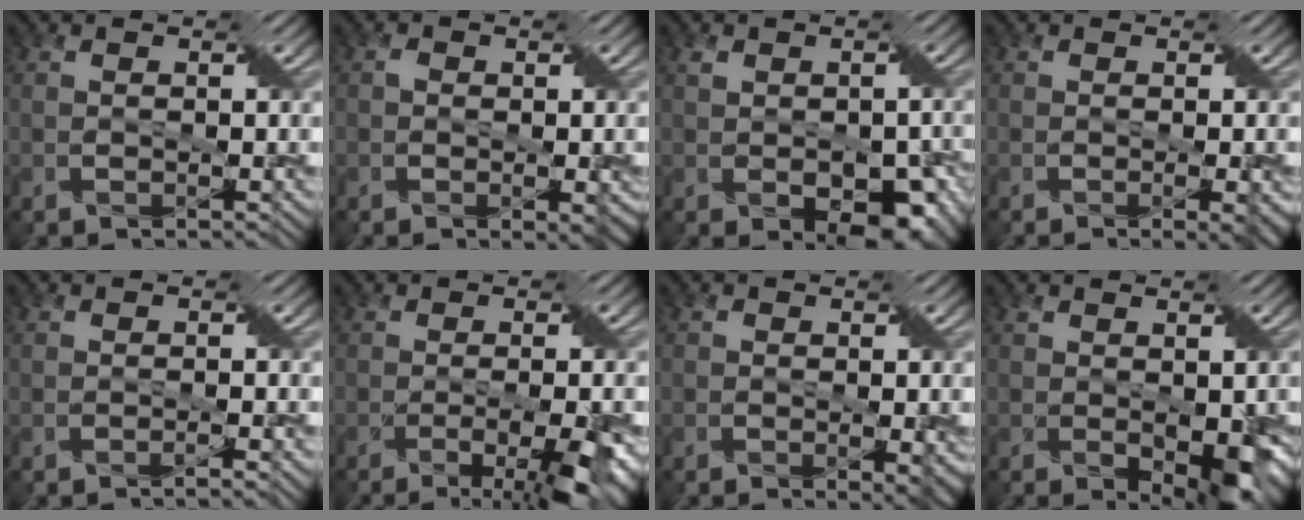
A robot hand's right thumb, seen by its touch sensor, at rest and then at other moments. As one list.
[{"total": 4.4, "force": [-1.0, 2.4, 3.5], "torque": [-0.044, -0.009, -0.015]}, {"total": 7.5, "force": [-1.7, 4.9, 5.4], "torque": [-0.085, -0.026, -0.012]}, {"total": 3.8, "force": [-1.5, 0.9, 3.3], "torque": [-0.040, -0.010, -0.015]}, {"total": 0.9, "force": [-0.5, -0.7, 0.1], "torque": [-0.003, 0.003, -0.012]}, {"total": 7.6, "force": [-3.8, 1.3, 6.5], "torque": [-0.092, -0.017, -0.050]}, {"total": 4.7, "force": [-1.4, 2.3, 3.9], "torque": [-0.049, -0.014, -0.013]}, {"total": 6.1, "force": [-1.1, 3.5, 4.9], "torque": [-0.089, -0.030, 0.000]}]